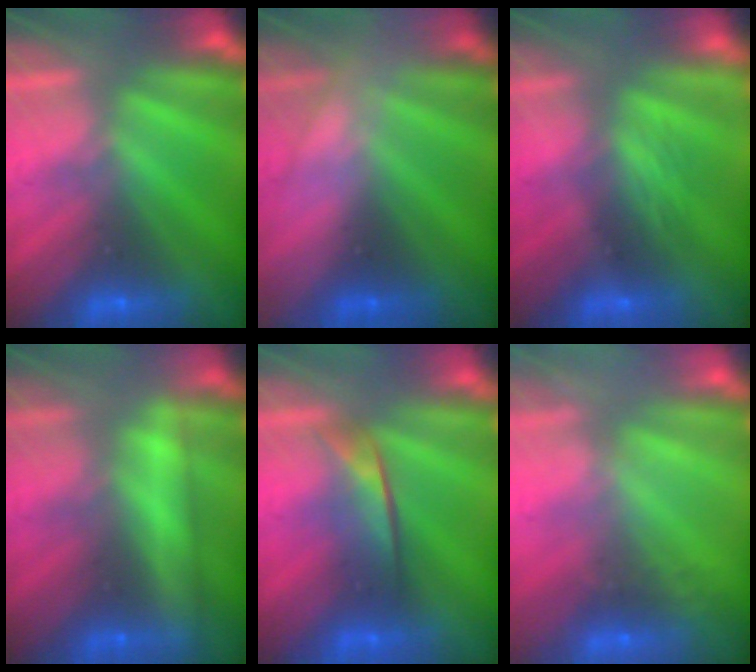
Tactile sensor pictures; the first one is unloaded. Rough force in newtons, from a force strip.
{"total": 2.8}
{"total": 2.0}
{"total": 2.4}
{"total": 2.1}
{"total": 2.4}